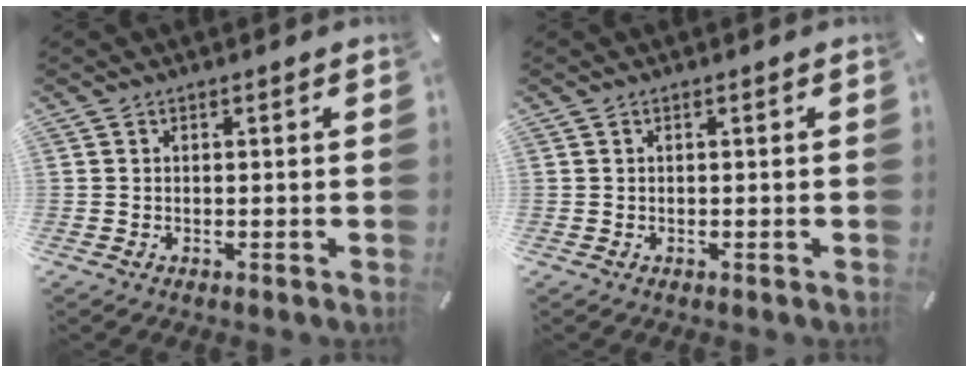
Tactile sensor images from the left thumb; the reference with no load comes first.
{"total": 0.0}